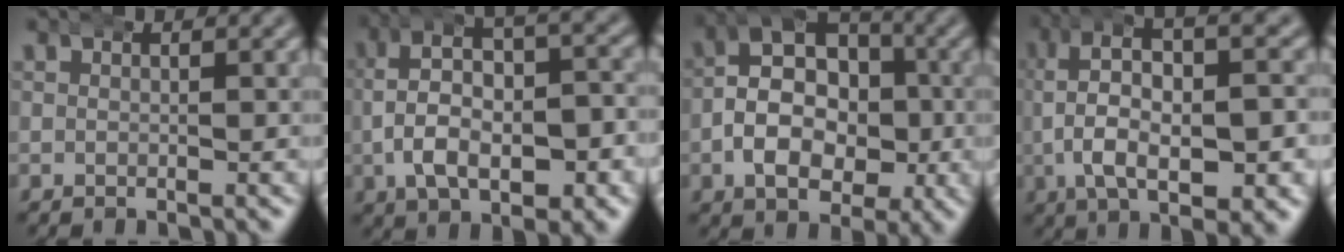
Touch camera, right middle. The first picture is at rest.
{"total": 7.5, "force": [0.2, 4.5, 6.1], "torque": [-0.095, -0.007, 0.005]}
{"total": 8.9, "force": [-0.7, 6.9, 5.6], "torque": [-0.086, -0.020, -0.016]}
{"total": 8.5, "force": [0.9, 4.0, 7.5], "torque": [-0.129, -0.007, 0.019]}